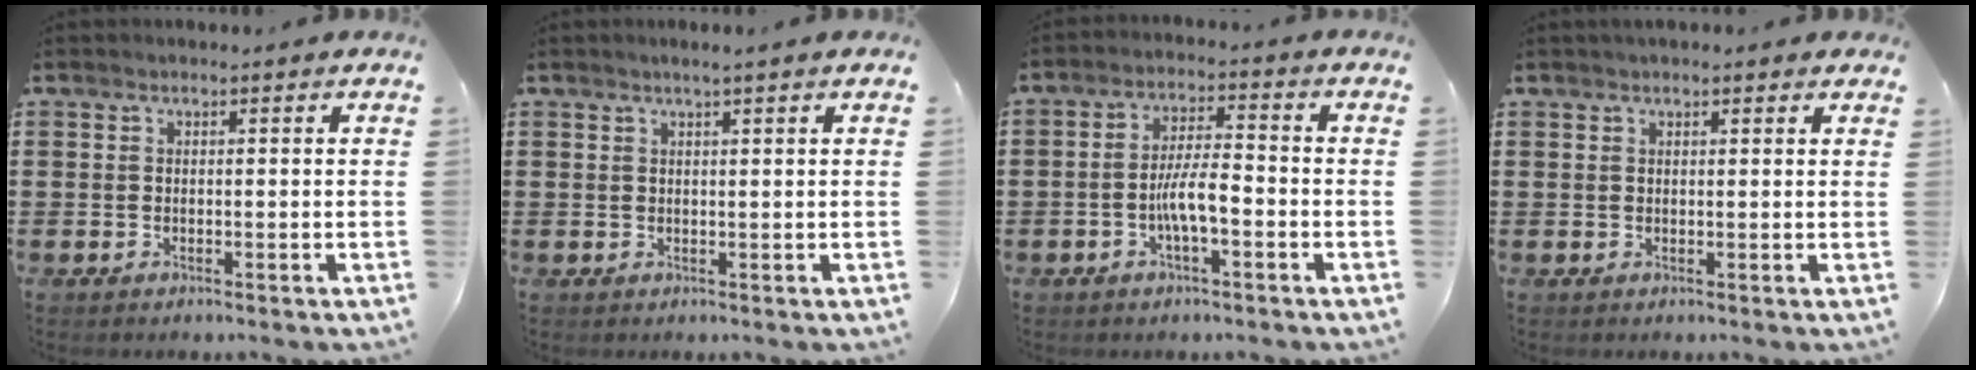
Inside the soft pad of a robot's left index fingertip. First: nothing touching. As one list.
[{"total": 1.3, "force": [0.9, -0.2, 0.9], "torque": [-0.017, -0.001, 0.016]}, {"total": 6.0, "force": [-1.9, 1.7, 5.5], "torque": [-0.115, 0.004, -0.041]}, {"total": 1.5, "force": [1.2, 0.3, 0.8], "torque": [-0.017, 0.004, 0.021]}]